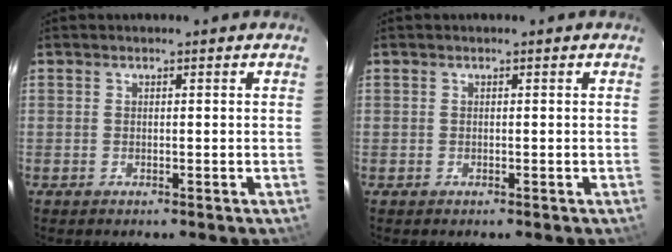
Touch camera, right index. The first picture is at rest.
{"total": 0.0}